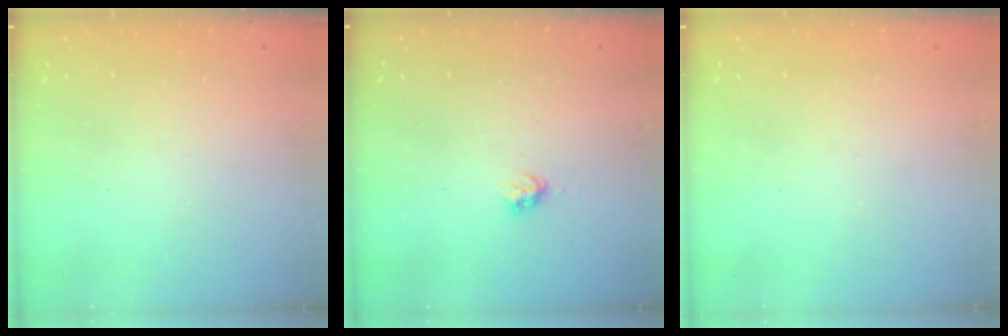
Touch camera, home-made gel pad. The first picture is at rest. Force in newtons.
{"total": 3.2, "press": 3.1, "slide": 0.5}
{"total": 0.0}